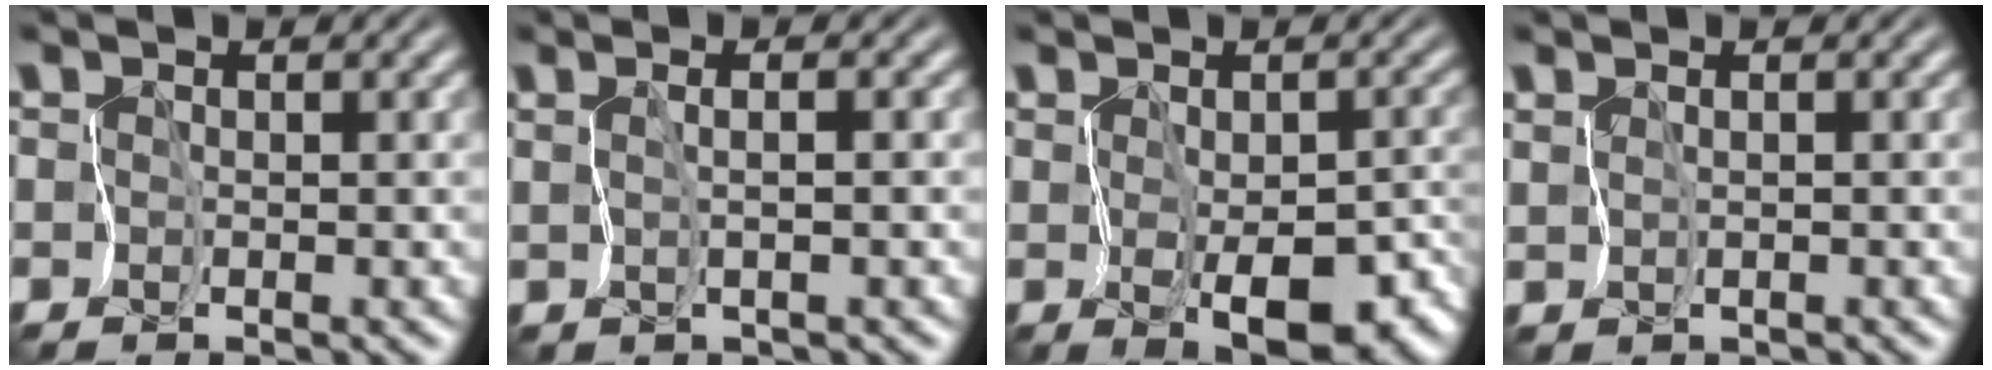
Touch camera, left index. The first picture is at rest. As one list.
[{"total": 1.0, "force": [0.1, -1.0, 0.3], "torque": [0.004, -0.009, 0.015]}, {"total": 7.6, "force": [-3.1, 3.5, 6.0], "torque": [-0.063, -0.026, -0.025]}, {"total": 1.0, "force": [0.9, 0.0, -0.3], "torque": [0.009, -0.002, 0.016]}]